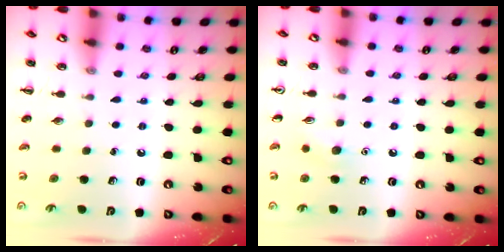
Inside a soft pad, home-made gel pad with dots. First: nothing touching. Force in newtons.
{"total": 5.2, "press": 5.0, "slide": 1.6}